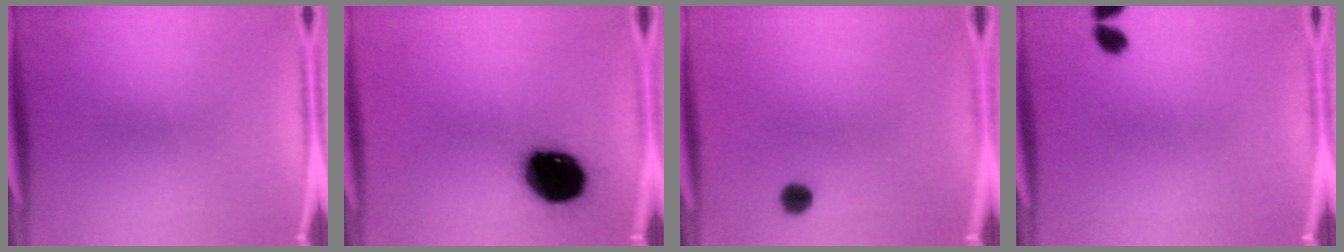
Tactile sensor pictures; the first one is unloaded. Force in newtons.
{"total": 19.7}
{"total": 2.6}
{"total": 1.9}